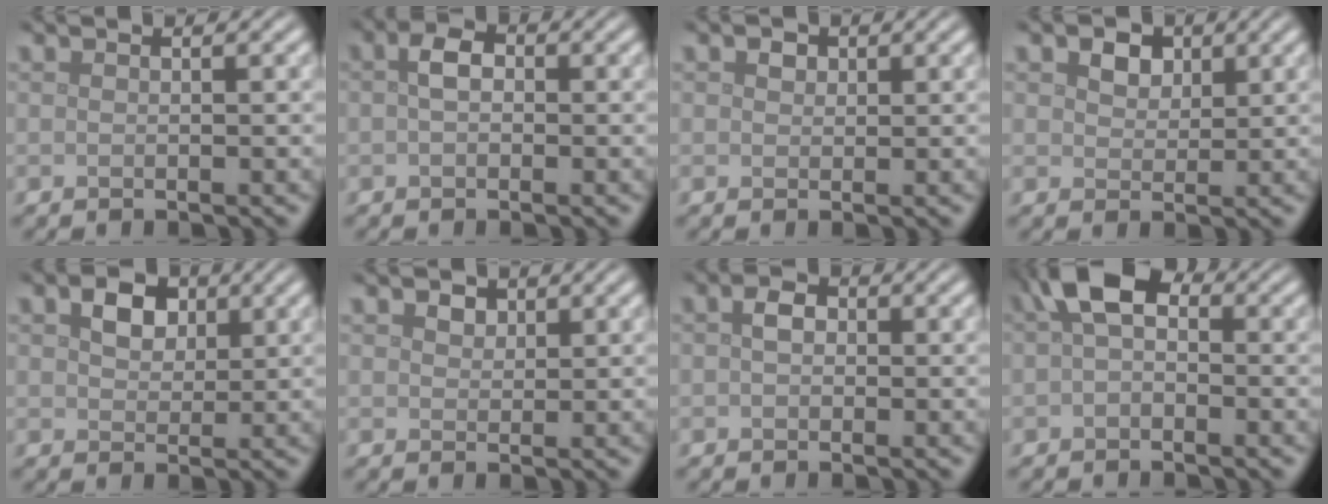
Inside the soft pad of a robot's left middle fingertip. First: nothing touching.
{"total": 2.2, "force": [0.2, 1.5, 1.7], "torque": [-0.029, 0.005, -0.004]}
{"total": 1.2, "force": [0.5, 0.9, 0.5], "torque": [-0.008, 0.002, 0.006]}
{"total": 2.5, "force": [1.3, 1.7, 1.2], "torque": [-0.024, -0.001, 0.018]}
{"total": 3.0, "force": [1.2, 2.2, 1.7], "torque": [-0.035, 0.005, 0.014]}
{"total": 1.5, "force": [0.9, 1.0, 0.6], "torque": [-0.010, 0.001, 0.014]}
{"total": 1.8, "force": [0.1, 1.3, 1.2], "torque": [-0.021, 0.003, -0.005]}
{"total": 4.4, "force": [0.8, 2.7, 3.3], "torque": [-0.052, 0.014, 0.001]}